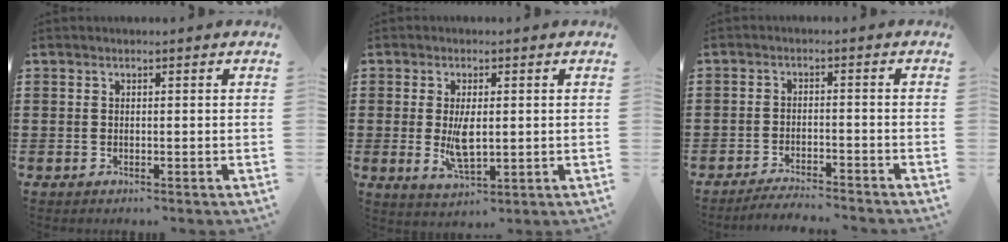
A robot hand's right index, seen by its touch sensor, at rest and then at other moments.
{"total": 5.3, "force": [-0.1, 2.0, 4.9], "torque": [-0.098, -0.007, -0.006]}
{"total": 3.1, "force": [-3.0, -0.6, 0.2], "torque": [-0.002, 0.001, -0.061]}